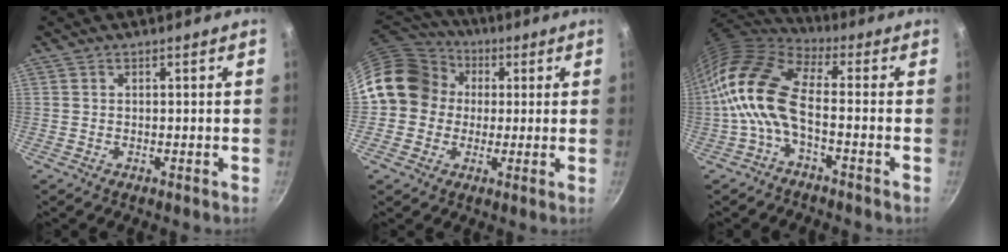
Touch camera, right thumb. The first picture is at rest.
{"total": 14.9, "force": [1.5, 13.1, 6.8], "torque": [-0.097, 0.036, 0.010]}
{"total": 12.4, "force": [-2.2, 5.8, 10.7], "torque": [-0.212, 0.030, -0.059]}